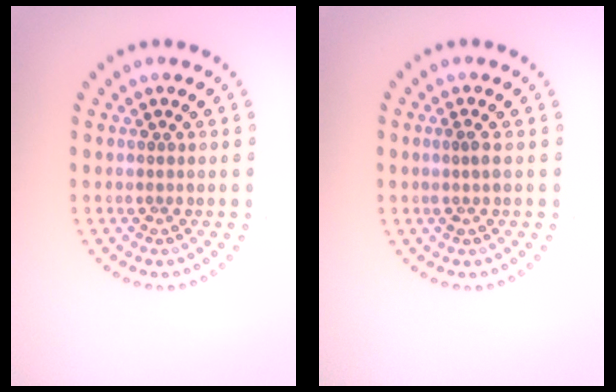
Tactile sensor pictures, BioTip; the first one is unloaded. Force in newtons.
{"total": 1.1, "press": 0.8, "slide": 0.7}